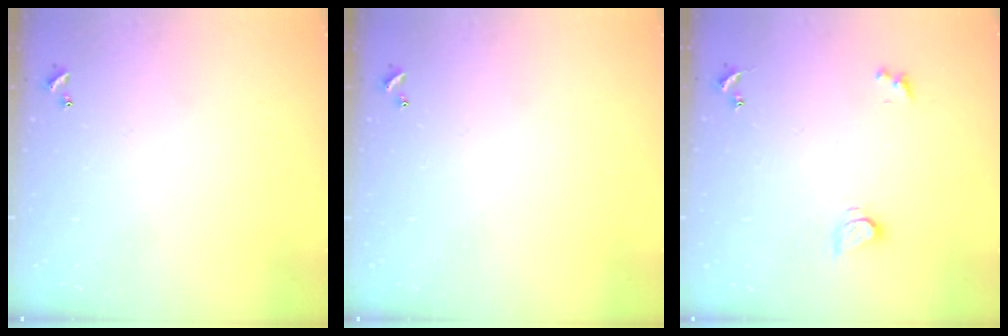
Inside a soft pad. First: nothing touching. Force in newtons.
{"total": 0.0}
{"total": 2.6, "press": 2.6, "slide": 0.2}